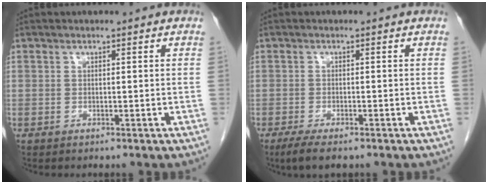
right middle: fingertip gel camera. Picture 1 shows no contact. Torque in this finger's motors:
{"motor_torque": [0.46, -0.45, 0.03, 0.04]}